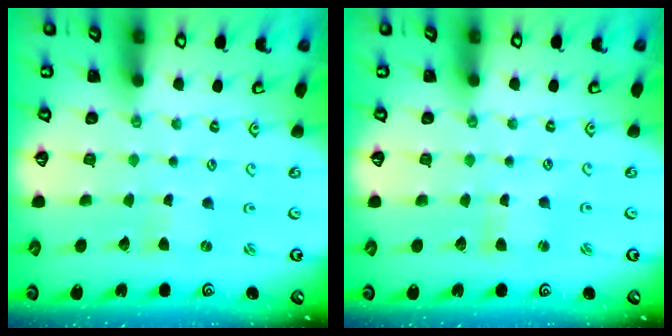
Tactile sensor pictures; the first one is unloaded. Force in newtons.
{"total": 1.0, "press": 1.0, "slide": 0.2}